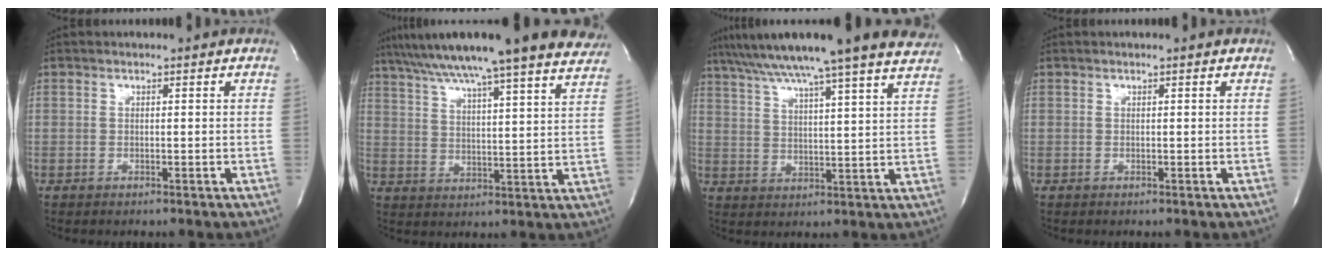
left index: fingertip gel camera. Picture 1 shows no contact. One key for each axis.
{"total": 26.3, "fx": 22.4, "fy": 1.2, "fz": 13.7, "tx": -0.225, "ty": -0.006, "tz": 0.299}
{"total": 23.1, "fx": 19.8, "fy": -0.5, "fz": 11.9, "tx": -0.205, "ty": -0.001, "tz": 0.268}
{"total": 0.0}